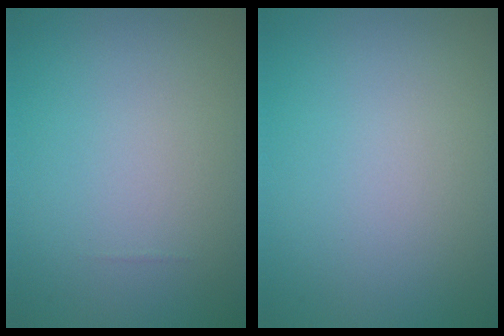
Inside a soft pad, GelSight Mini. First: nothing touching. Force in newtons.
{"total": 0.0}